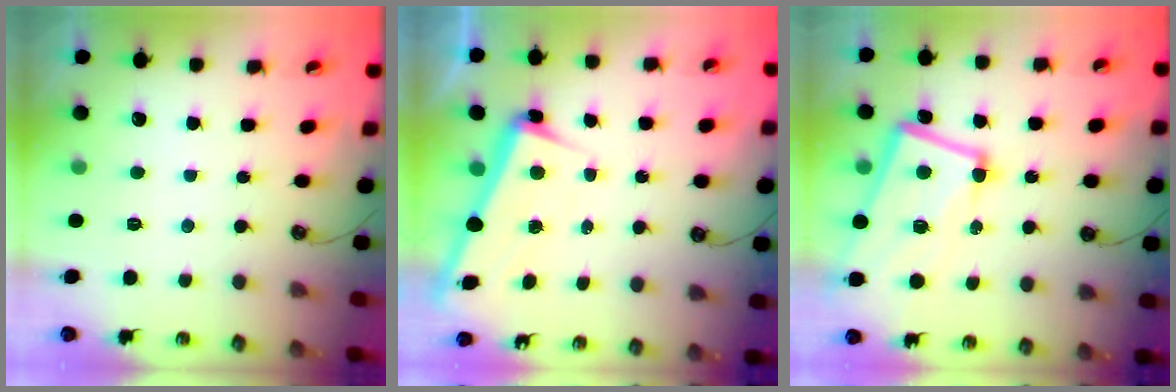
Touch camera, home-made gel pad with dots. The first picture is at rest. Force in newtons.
{"total": 3.0, "press": 2.8, "slide": 0.9}
{"total": 10.9, "press": 10.7, "slide": 2.3}